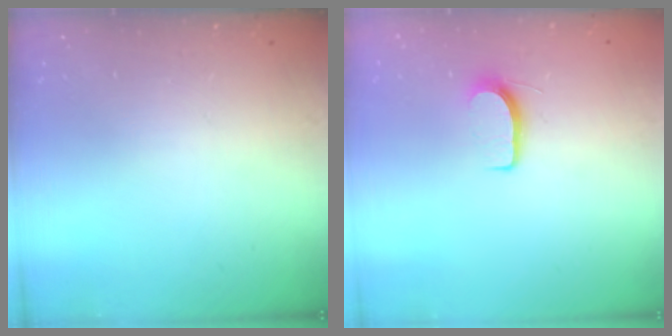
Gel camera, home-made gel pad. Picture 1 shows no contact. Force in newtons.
{"total": 6.1, "press": 6.0, "slide": 0.7}